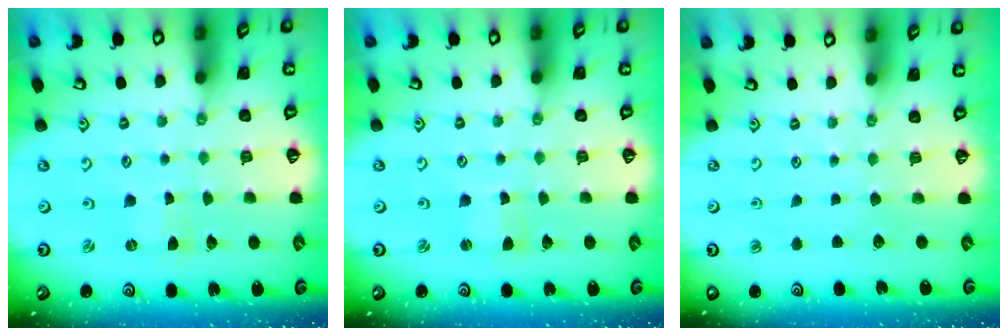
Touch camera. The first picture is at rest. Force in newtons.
{"total": 1.2, "press": 1.1, "slide": 0.3}
{"total": 0.0}